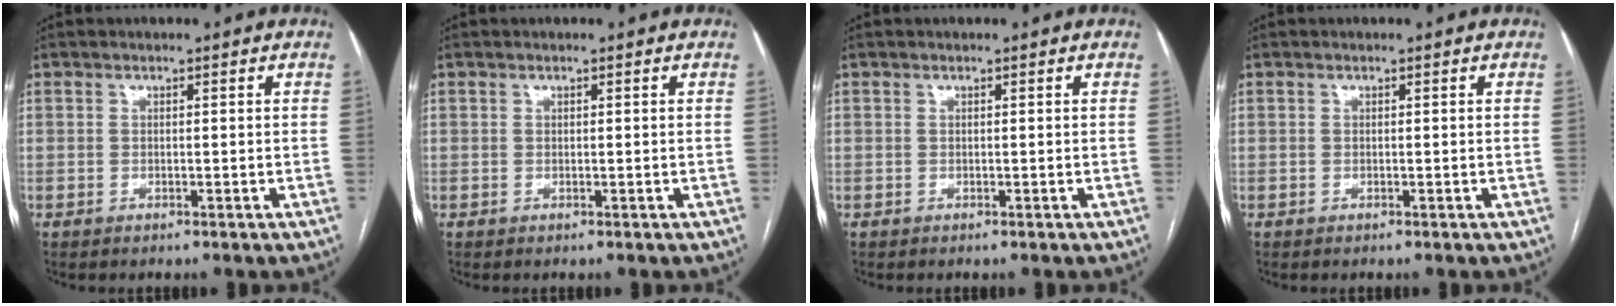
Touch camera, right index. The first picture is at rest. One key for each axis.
{"total": 0.0}
{"total": 0.0}
{"total": 0.0}